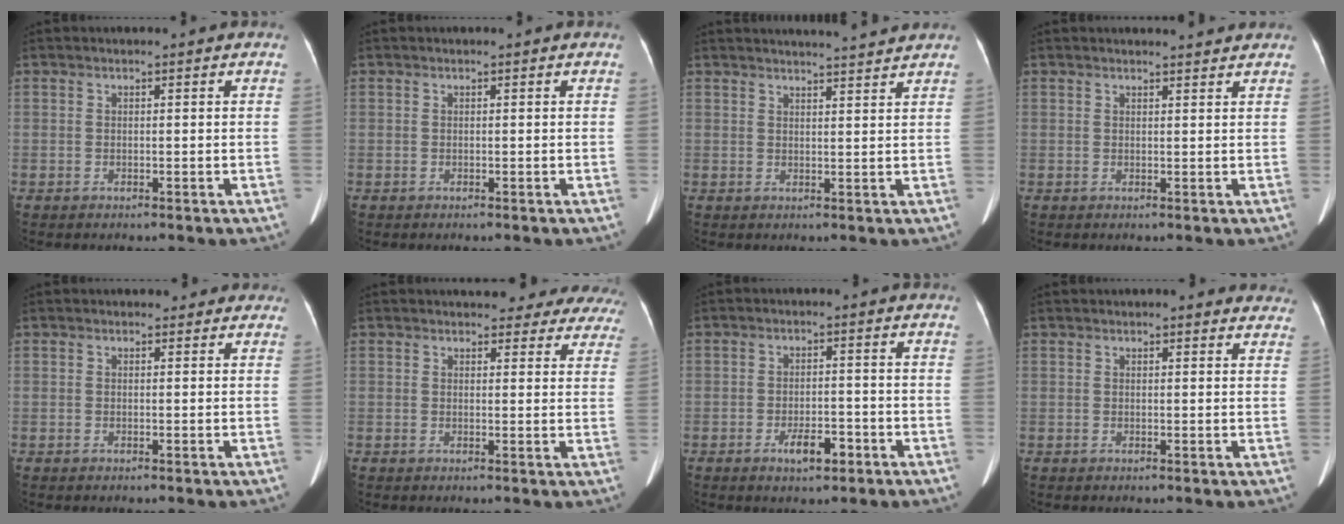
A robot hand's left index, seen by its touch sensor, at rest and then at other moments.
{"total": 0.0}
{"total": 7.3, "force": [7.1, -0.3, 2.0], "torque": [-0.029, 0.010, 0.081]}
{"total": 2.6, "force": [2.6, 0.2, 0.3], "torque": [-0.010, 0.003, 0.028]}
{"total": 2.1, "force": [1.7, 1.3, 0.3], "torque": [0.008, 0.004, 0.010]}
{"total": 15.5, "force": [14.3, 4.9, 3.4], "torque": [-0.007, -0.018, 0.139]}
{"total": 4.2, "force": [-2.3, 1.5, 3.1], "torque": [-0.058, -0.001, -0.033]}
{"total": 5.3, "force": [4.9, 1.6, 1.5], "torque": [0.007, 0.006, 0.039]}